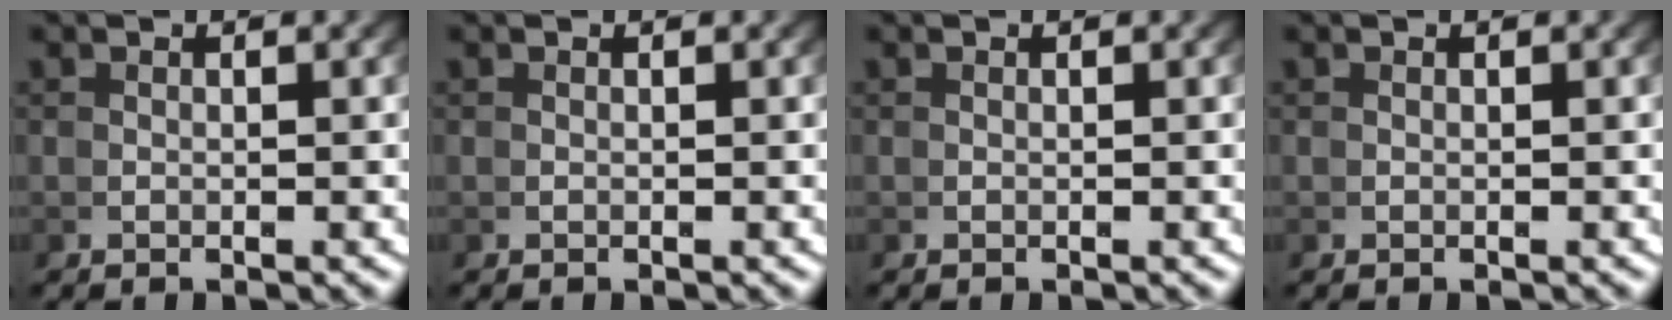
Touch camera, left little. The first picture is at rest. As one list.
[{"total": 0.0}, {"total": 0.0}, {"total": 0.0}]